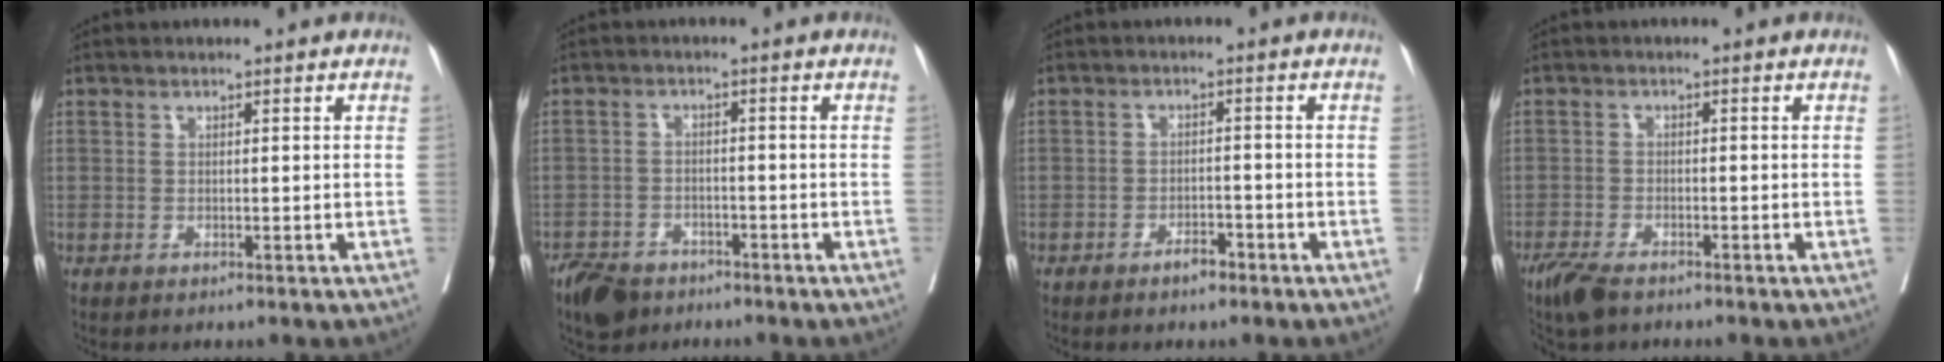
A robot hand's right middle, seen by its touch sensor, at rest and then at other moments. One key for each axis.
{"total": 5.7, "fx": -4.3, "fy": 3.2, "fz": 1.8, "tx": -0.034, "ty": 0.000, "tz": -0.076}
{"total": 2.5, "fx": -1.9, "fy": 0.8, "fz": 1.5, "tx": -0.025, "ty": 0.002, "tz": -0.030}
{"total": 4.4, "fx": -3.4, "fy": 1.4, "fz": 2.5, "tx": -0.050, "ty": -0.009, "tz": -0.060}